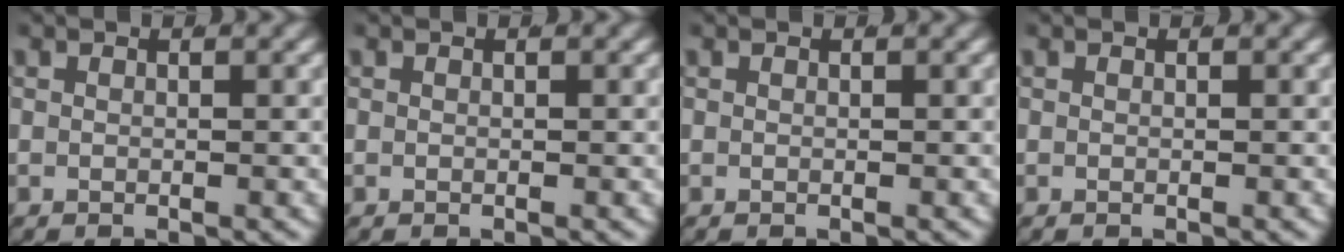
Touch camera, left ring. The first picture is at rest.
{"total": 0.0}
{"total": 0.0}
{"total": 0.0}